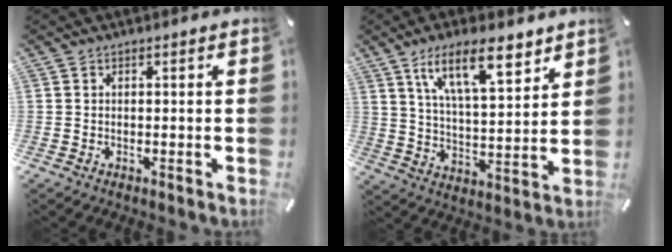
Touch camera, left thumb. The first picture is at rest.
{"total": 15.3, "force": [9.6, 5.8, 10.5], "torque": [-0.176, -0.033, 0.164]}